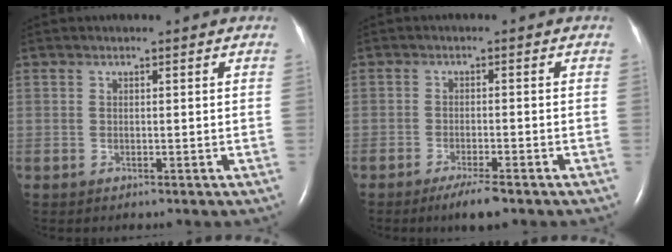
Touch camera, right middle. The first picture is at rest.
{"total": 4.3, "force": [-3.1, 0.5, 2.9], "torque": [-0.055, -0.008, -0.051]}